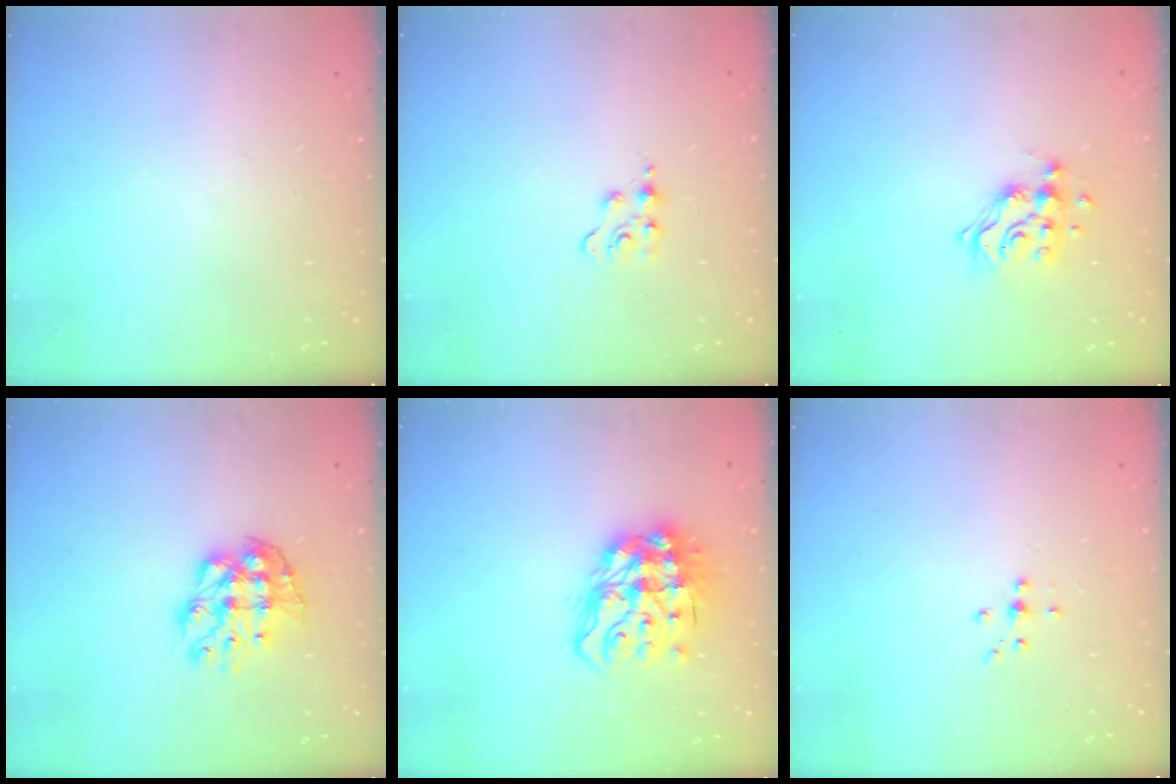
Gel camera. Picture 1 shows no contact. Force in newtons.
{"total": 4.8, "press": 4.8, "slide": 0.5}
{"total": 10.8, "press": 10.8, "slide": 0.8}
{"total": 8.7, "press": 8.7, "slide": 0.8}
{"total": 14.6, "press": 14.5, "slide": 1.9}
{"total": 4.7, "press": 4.7, "slide": 0.7}